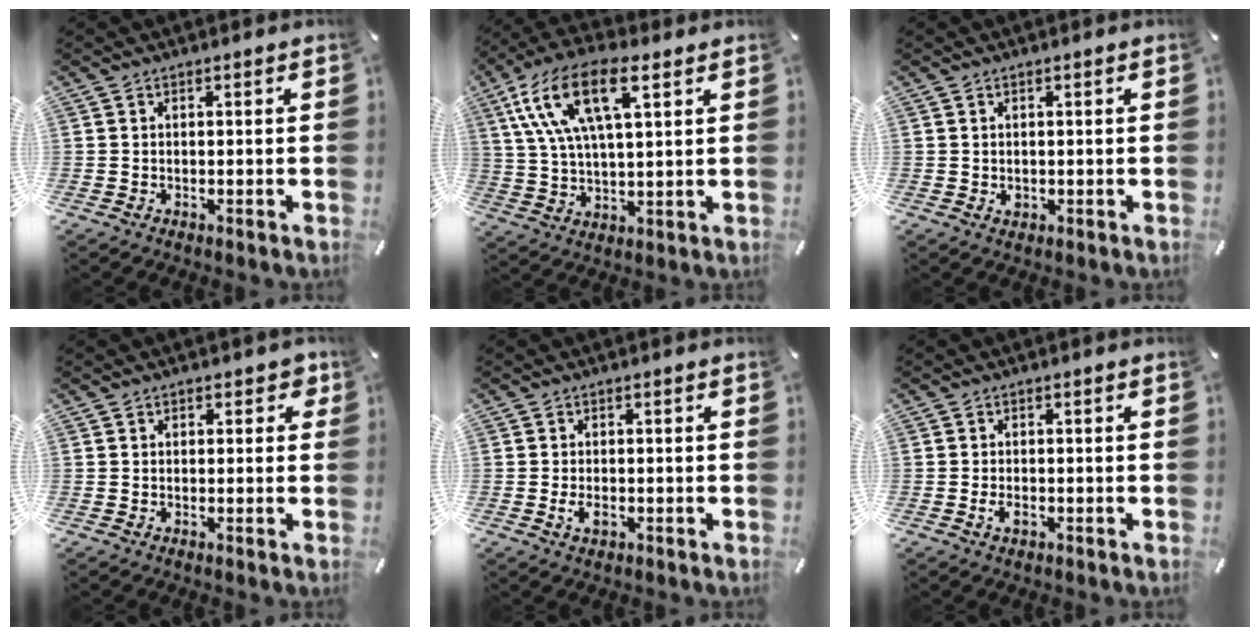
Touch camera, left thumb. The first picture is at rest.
{"total": 16.0, "force": [7.7, 6.7, 12.3], "torque": [-0.275, -0.007, 0.134]}
{"total": 0.9, "force": [0.1, 0.9, 0.4], "torque": [-0.008, 0.004, 0.001]}
{"total": 2.9, "force": [1.1, 1.9, 1.8], "torque": [-0.004, -0.004, 0.011]}
{"total": 2.5, "force": [-0.6, 1.4, 2.0], "torque": [-0.051, -0.004, -0.015]}
{"total": 2.1, "force": [-0.7, 1.1, 1.7], "torque": [-0.038, -0.001, -0.015]}